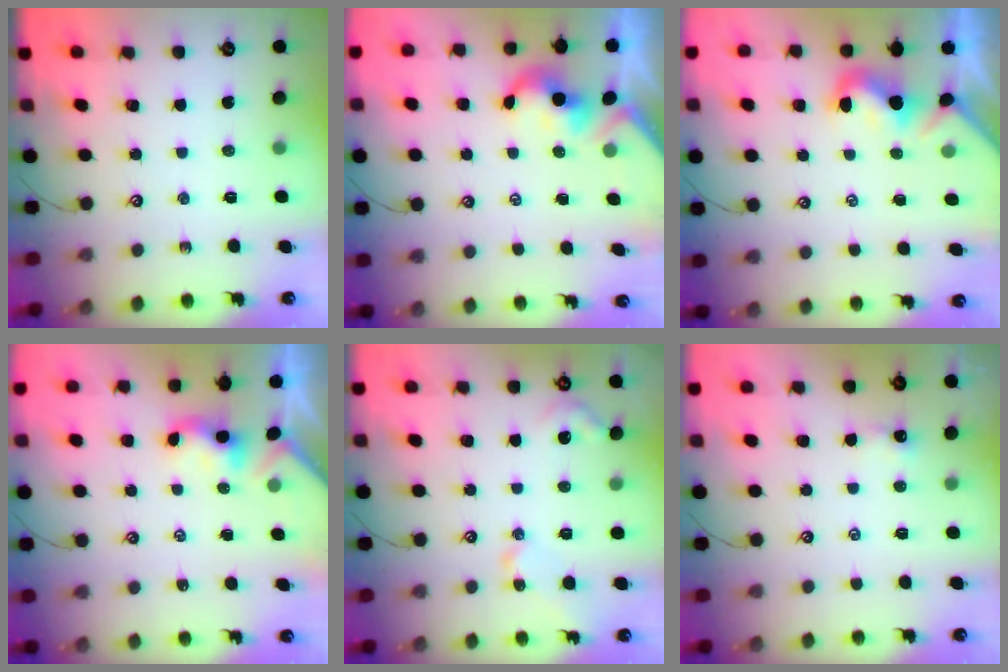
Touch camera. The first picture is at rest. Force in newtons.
{"total": 1.8, "press": 1.7, "slide": 0.5}
{"total": 1.0, "press": 0.9, "slide": 0.4}
{"total": 1.1, "press": 1.0, "slide": 0.3}
{"total": 4.7, "press": 4.7, "slide": 0.6}
{"total": 1.6, "press": 1.5, "slide": 0.3}